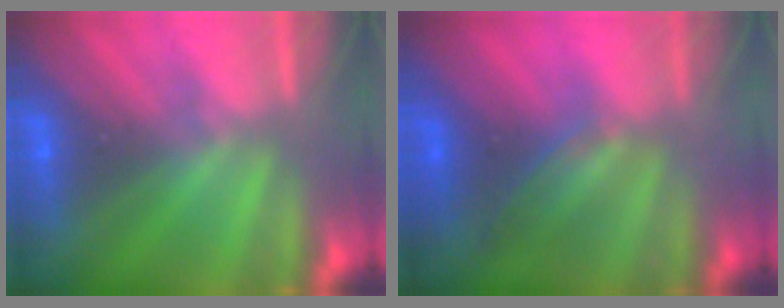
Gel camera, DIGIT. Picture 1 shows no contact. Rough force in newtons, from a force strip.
{"total": 4.5}